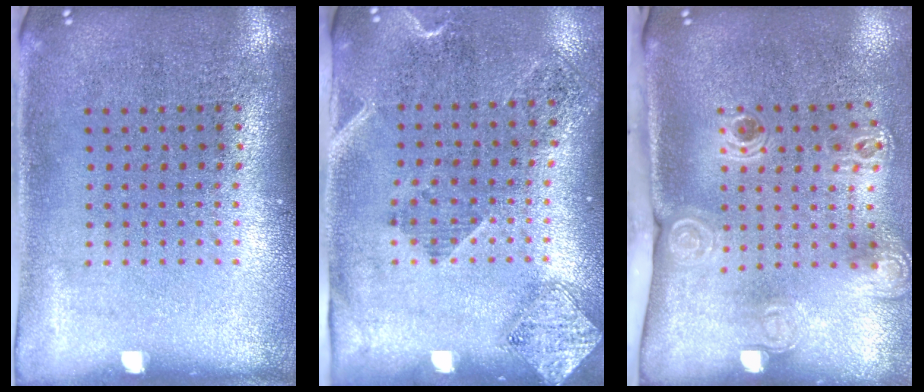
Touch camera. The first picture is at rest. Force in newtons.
{"total": 1.8, "press": 1.4, "slide": 1.2}
{"total": 2.3, "press": 1.6, "slide": 1.6}